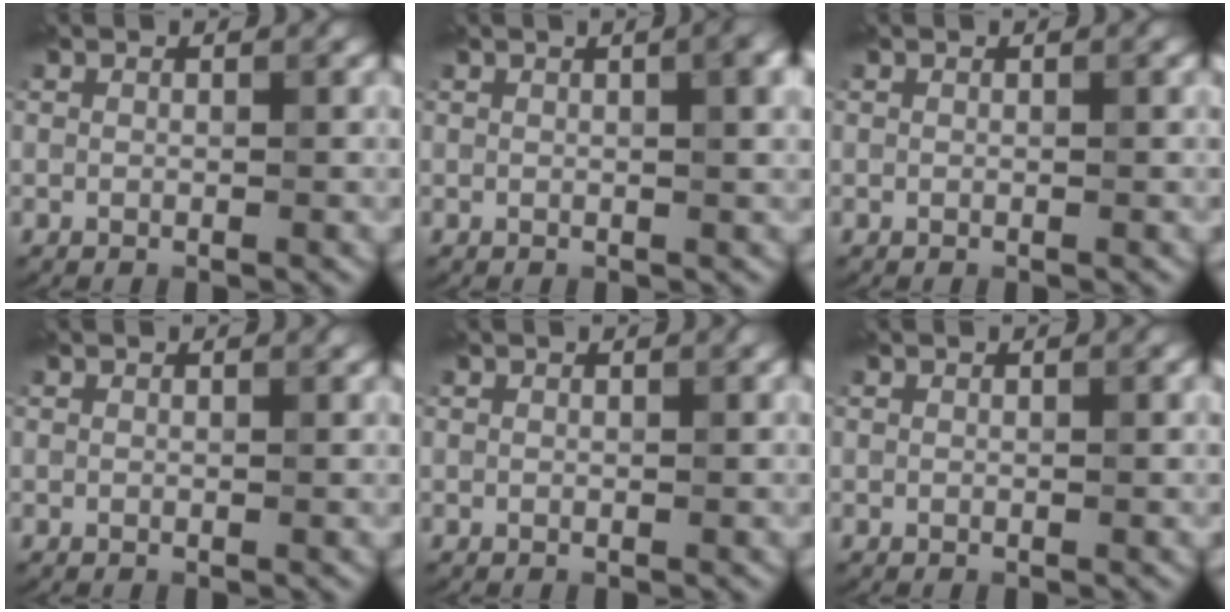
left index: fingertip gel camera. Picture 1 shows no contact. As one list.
[{"total": 4.3, "force": [1.3, 1.6, 3.8], "torque": [-0.029, 0.017, 0.010]}, {"total": 0.0}, {"total": 0.5, "force": [0.3, 0.1, 0.4], "torque": [0.001, 0.005, 0.005]}, {"total": 0.6, "force": [0.3, 0.1, 0.5], "torque": [-0.002, 0.007, 0.002]}, {"total": 0.6, "force": [0.2, 0.1, 0.5], "torque": [-0.007, 0.005, 0.002]}]